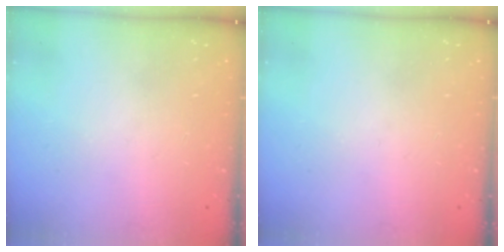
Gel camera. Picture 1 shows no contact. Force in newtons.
{"total": 0.0}